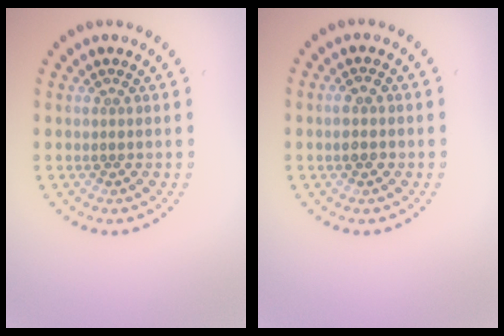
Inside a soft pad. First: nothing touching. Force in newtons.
{"total": 1.4, "press": 1.4, "slide": 0.0}